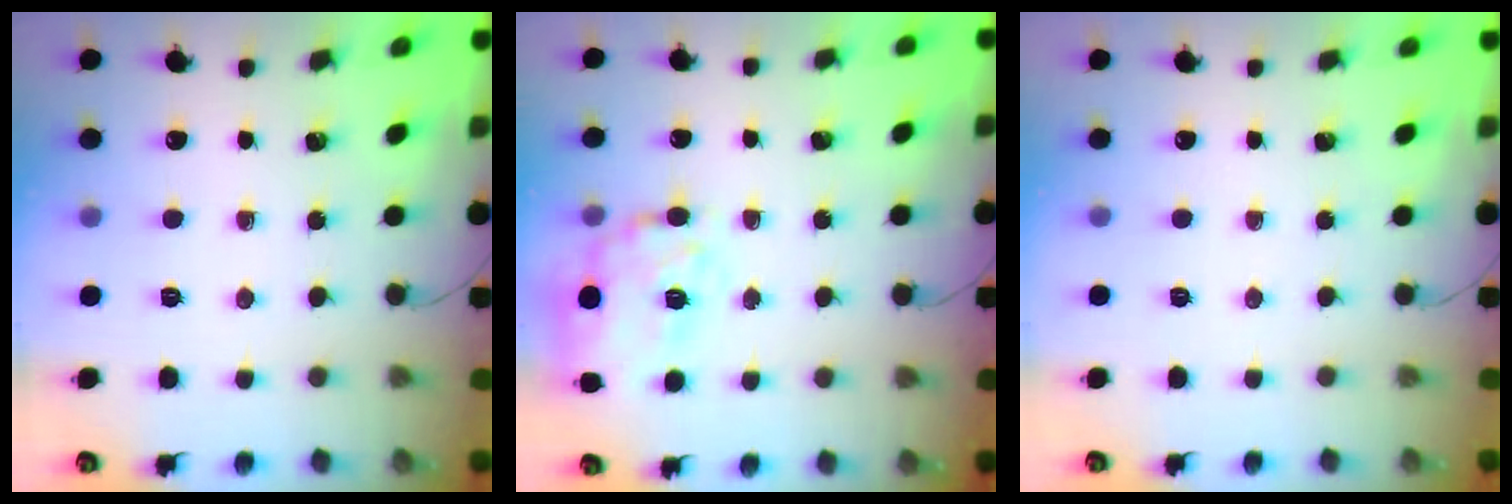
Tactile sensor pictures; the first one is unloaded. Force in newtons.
{"total": 19.9, "press": 19.7, "slide": 3.0}
{"total": 2.5, "press": 2.4, "slide": 0.5}